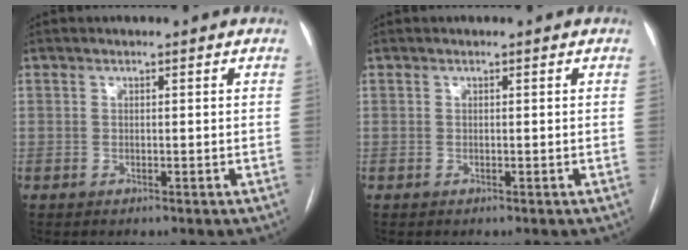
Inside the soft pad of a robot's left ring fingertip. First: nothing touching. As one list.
[{"total": 0.0}]